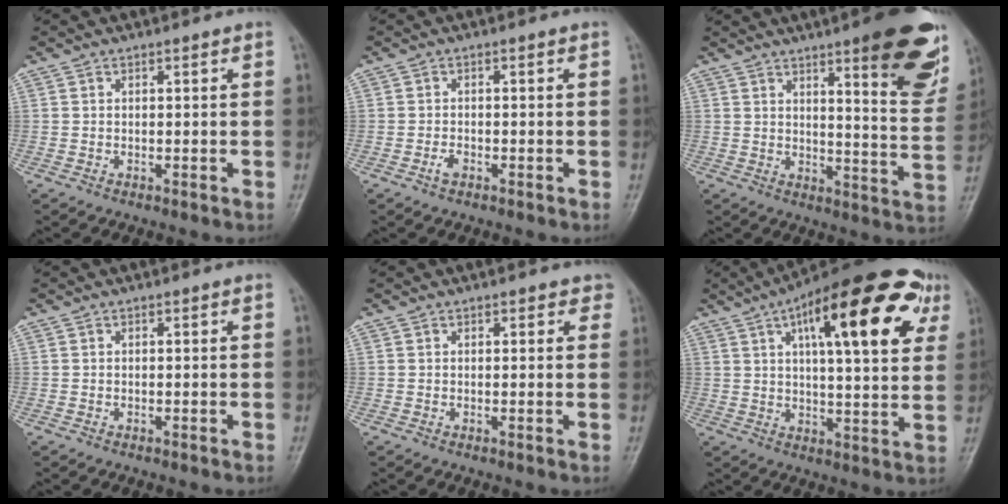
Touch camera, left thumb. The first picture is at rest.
{"total": 1.4, "force": [-0.8, 0.8, 0.9], "torque": [-0.020, 0.002, -0.017]}
{"total": 18.5, "force": [10.2, 3.9, 14.9], "torque": [-0.147, -0.056, 0.135]}
{"total": 0.0}
{"total": 2.0, "force": [1.2, 1.2, 1.0], "torque": [0.011, -0.002, 0.008]}
{"total": 25.0, "force": [10.1, 8.4, 21.2], "torque": [-0.286, 0.003, 0.139]}